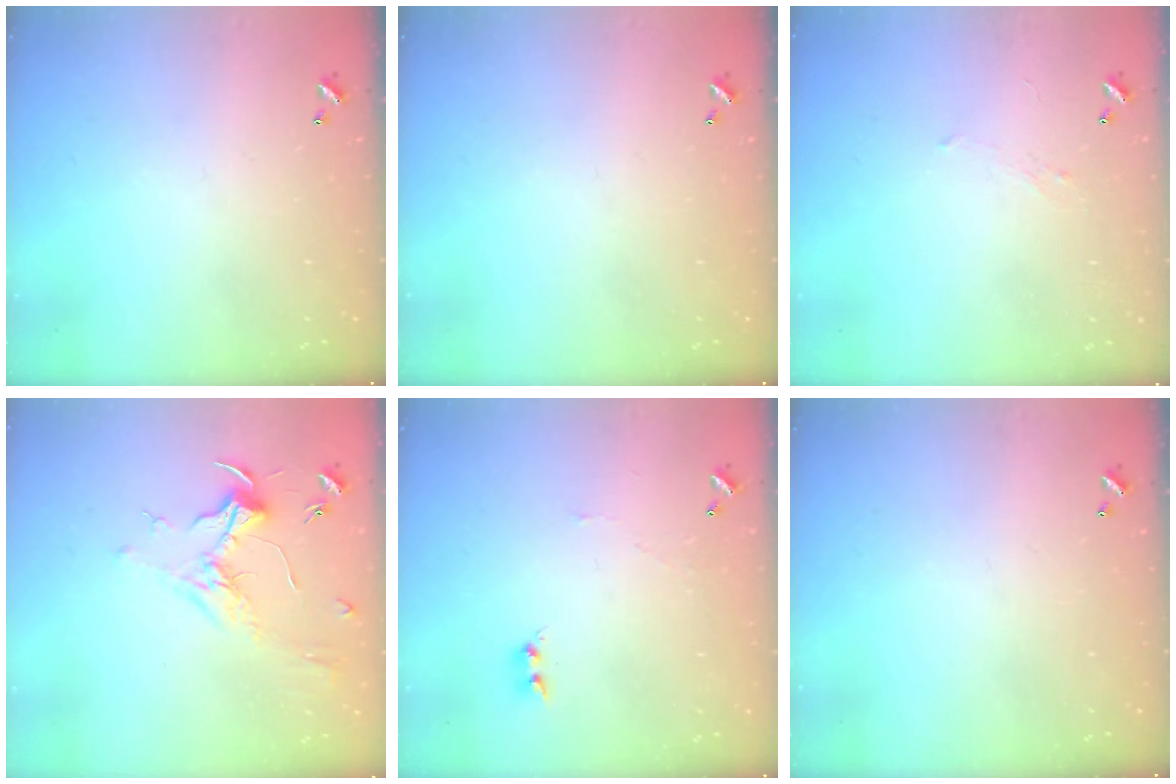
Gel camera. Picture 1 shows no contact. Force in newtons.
{"total": 0.0}
{"total": 1.0, "press": 0.8, "slide": 0.5}
{"total": 1.9, "press": 1.7, "slide": 0.8}
{"total": 4.2, "press": 4.2, "slide": 0.5}
{"total": 0.0}